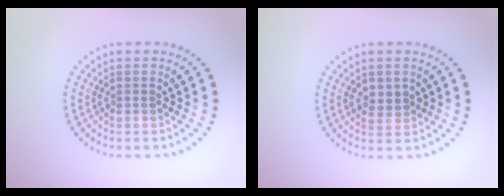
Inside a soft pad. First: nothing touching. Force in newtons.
{"total": 1.8, "press": 1.8, "slide": 0.2}